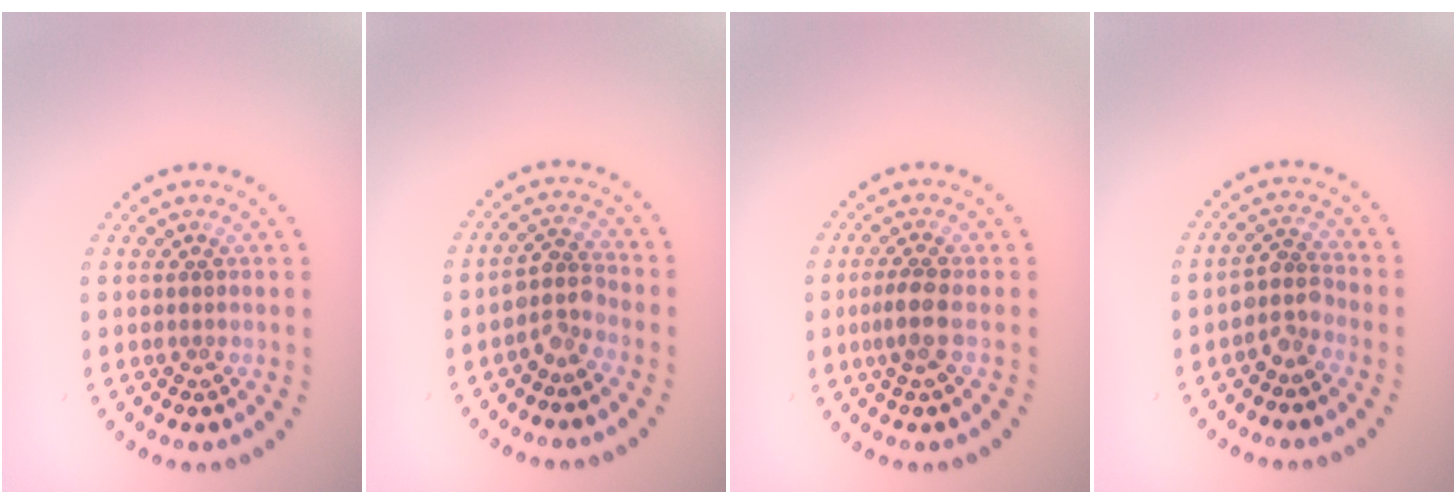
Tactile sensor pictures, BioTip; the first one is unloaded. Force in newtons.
{"total": 2.4, "press": 1.9, "slide": 1.5}
{"total": 2.3, "press": 1.9, "slide": 1.2}
{"total": 2.4, "press": 1.9, "slide": 1.5}